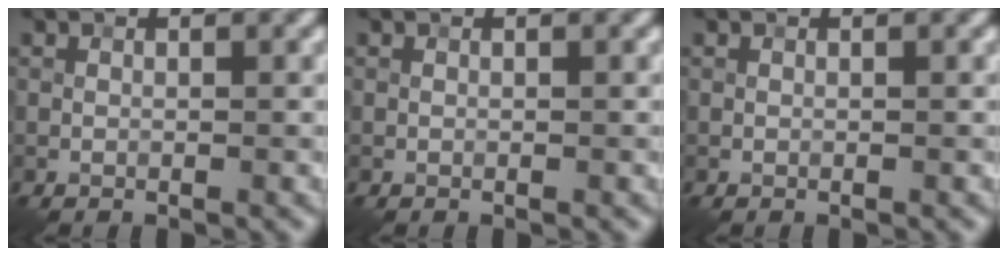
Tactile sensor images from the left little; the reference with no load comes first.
{"total": 0.0}
{"total": 0.0}